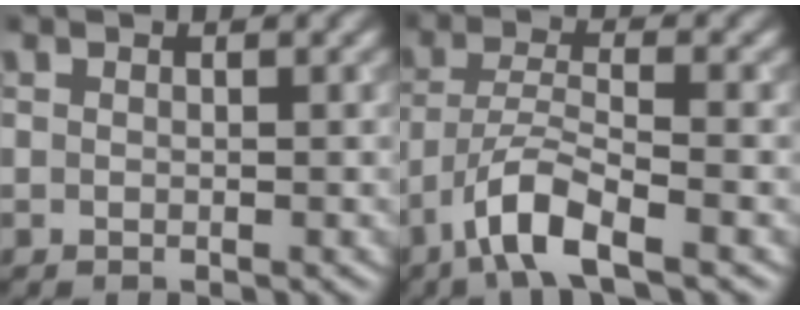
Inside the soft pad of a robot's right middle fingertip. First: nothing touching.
{"total": 5.0, "force": [-3.1, 1.1, 3.8], "torque": [-0.069, 0.002, -0.066]}